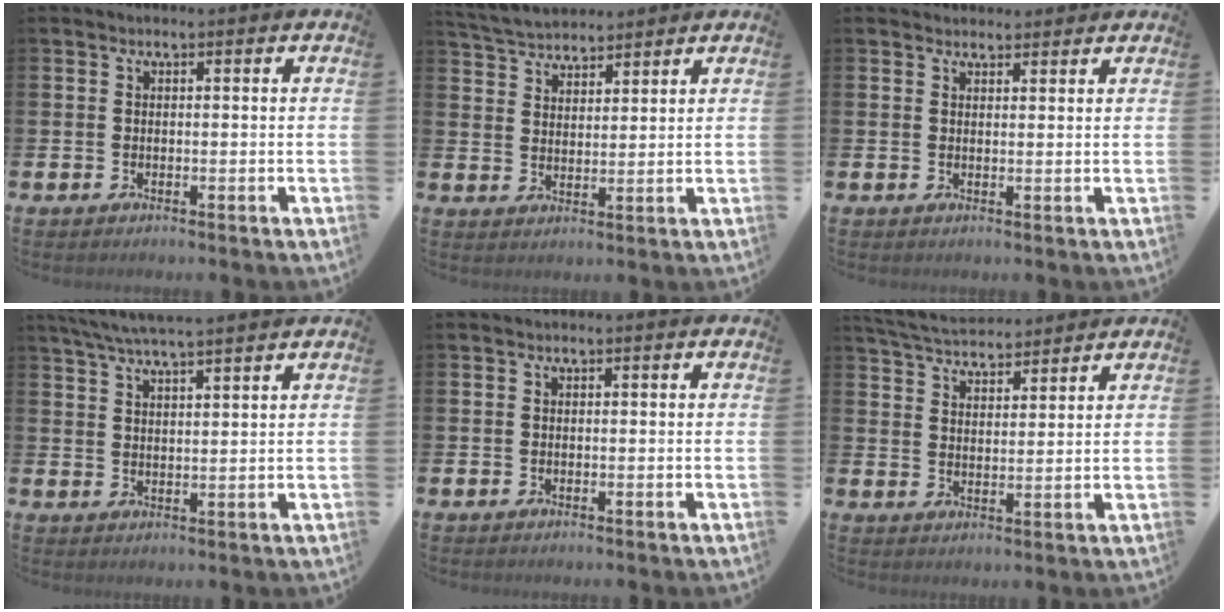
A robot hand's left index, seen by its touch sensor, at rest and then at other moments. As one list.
[{"total": 4.4, "force": [4.3, 1.0, 0.1], "torque": [-0.025, -0.018, 0.078]}, {"total": 2.0, "force": [1.9, 0.6, -0.2], "torque": [0.011, -0.008, 0.033]}, {"total": 5.4, "force": [5.0, 0.0, 1.9], "torque": [-0.054, -0.017, 0.092]}, {"total": 0.0}, {"total": 5.3, "force": [5.1, 1.0, 0.7], "torque": [-0.038, -0.024, 0.093]}]